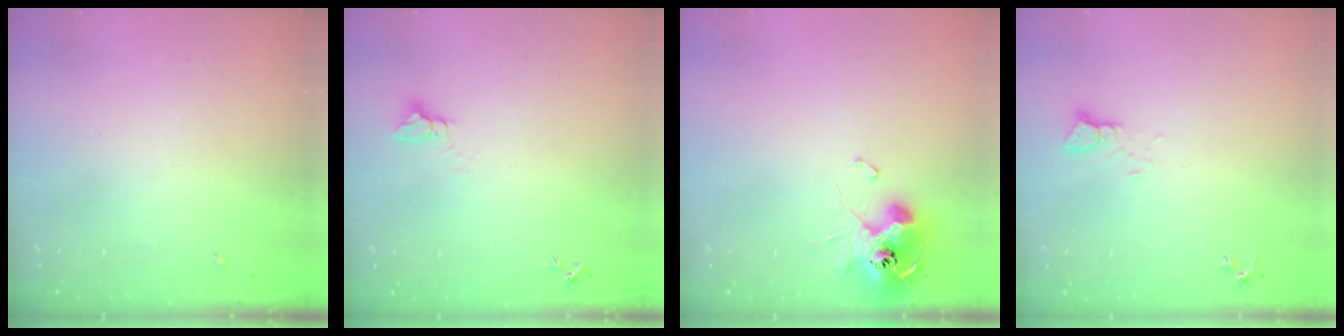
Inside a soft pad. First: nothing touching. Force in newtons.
{"total": 3.0, "press": 3.0, "slide": 0.1}
{"total": 11.2, "press": 11.2, "slide": 0.8}
{"total": 3.1, "press": 3.1, "slide": 0.1}